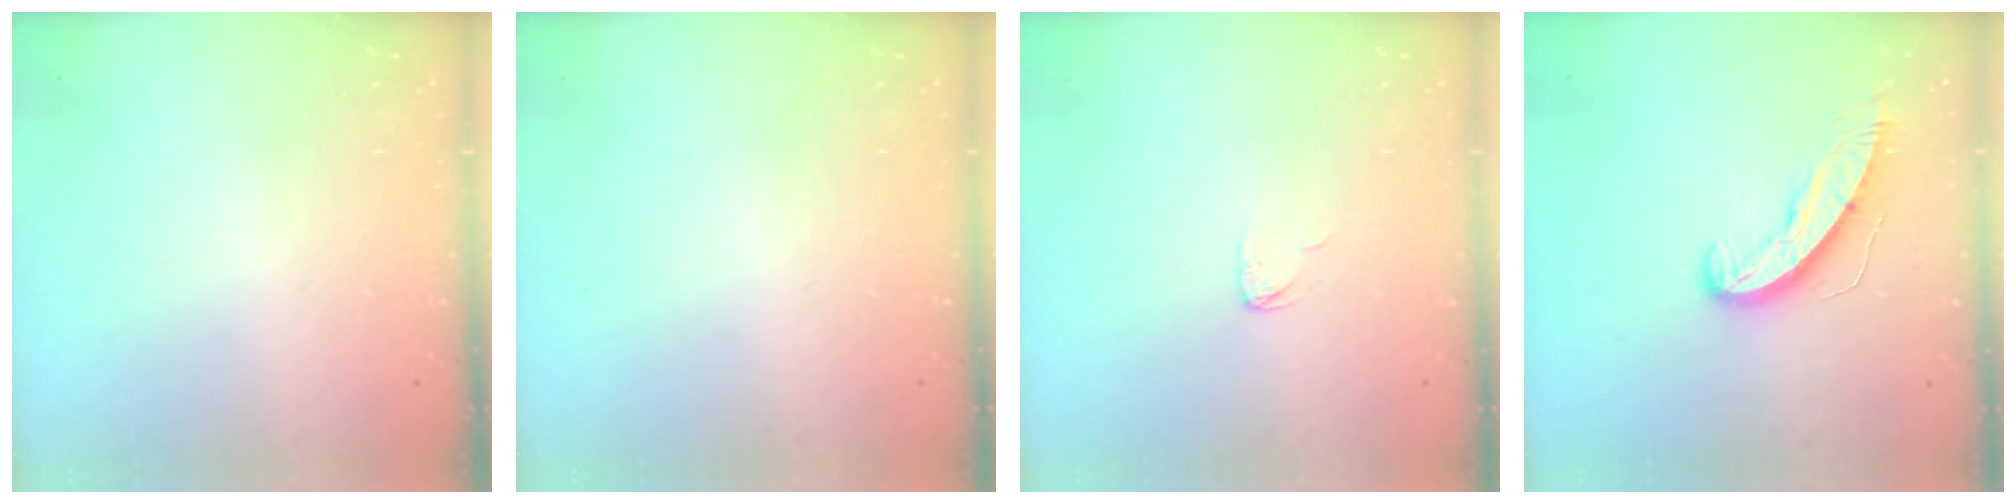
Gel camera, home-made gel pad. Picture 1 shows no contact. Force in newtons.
{"total": 0.0}
{"total": 3.3, "press": 3.3, "slide": 0.2}
{"total": 9.7, "press": 9.6, "slide": 0.6}